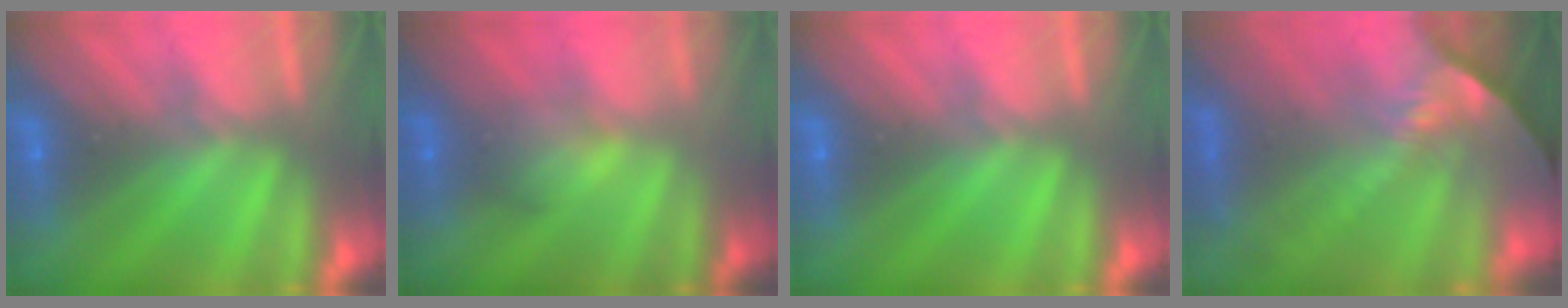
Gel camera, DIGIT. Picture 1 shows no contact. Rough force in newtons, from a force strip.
{"total": 2.0}
{"total": 0.0}
{"total": 7.3}